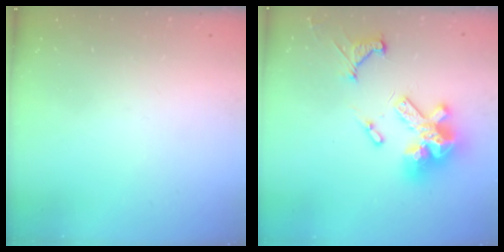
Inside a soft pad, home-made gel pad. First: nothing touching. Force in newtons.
{"total": 17.5, "press": 17.4, "slide": 1.9}